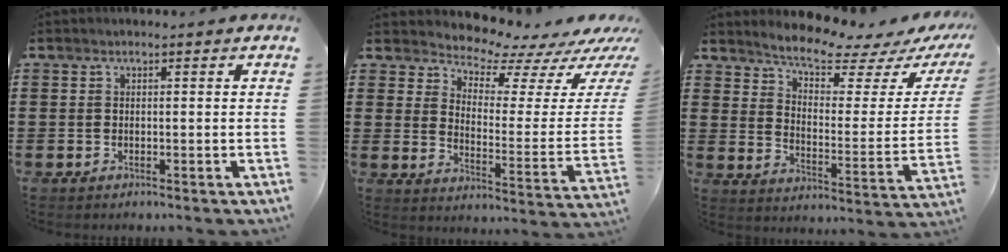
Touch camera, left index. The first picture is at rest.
{"total": 5.1, "force": [5.0, 0.8, 0.9], "torque": [-0.041, -0.049, 0.081]}
{"total": 6.8, "force": [6.1, 0.8, 3.0], "torque": [-0.070, -0.043, 0.100]}